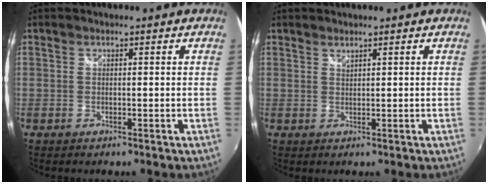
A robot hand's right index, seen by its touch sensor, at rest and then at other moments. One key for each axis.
{"total": 0.9, "fx": 0.9, "fy": -0.1, "fz": 0.2, "tx": -0.003, "ty": 0.000, "tz": 0.016}